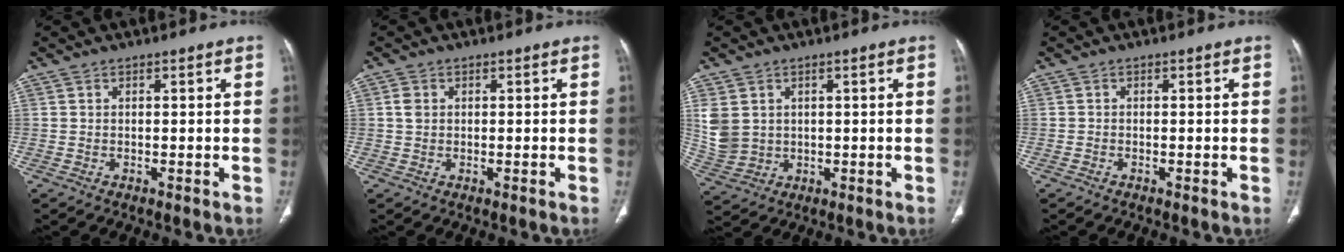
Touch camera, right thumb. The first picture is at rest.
{"total": 1.7, "force": [0.3, 1.3, 1.1], "torque": [-0.021, 0.001, 0.004]}
{"total": 7.4, "force": [1.6, 6.1, 3.8], "torque": [-0.078, -0.005, 0.050]}
{"total": 0.0}